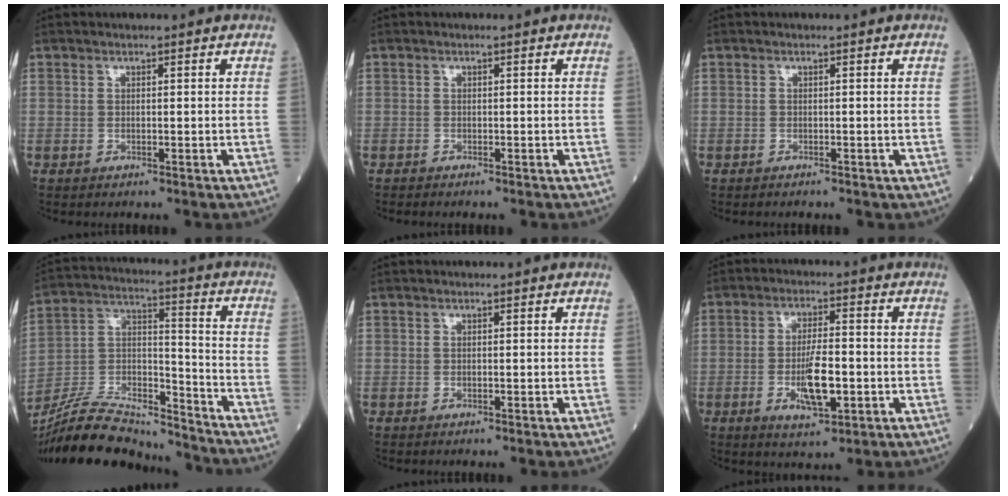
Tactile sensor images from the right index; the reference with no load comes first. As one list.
[{"total": 0.6, "force": [-0.6, 0.1, 0.1], "torque": [-0.006, 0.000, -0.012]}, {"total": 0.6, "force": [-0.5, 0.3, 0.1], "torque": [-0.008, 0.000, -0.009]}, {"total": 19.9, "force": [-18.8, 2.9, 5.9], "torque": [-0.128, 0.019, -0.325]}, {"total": 0.0}, {"total": 7.4, "force": [-1.9, 1.8, 7.0], "torque": [-0.131, -0.006, -0.030]}]